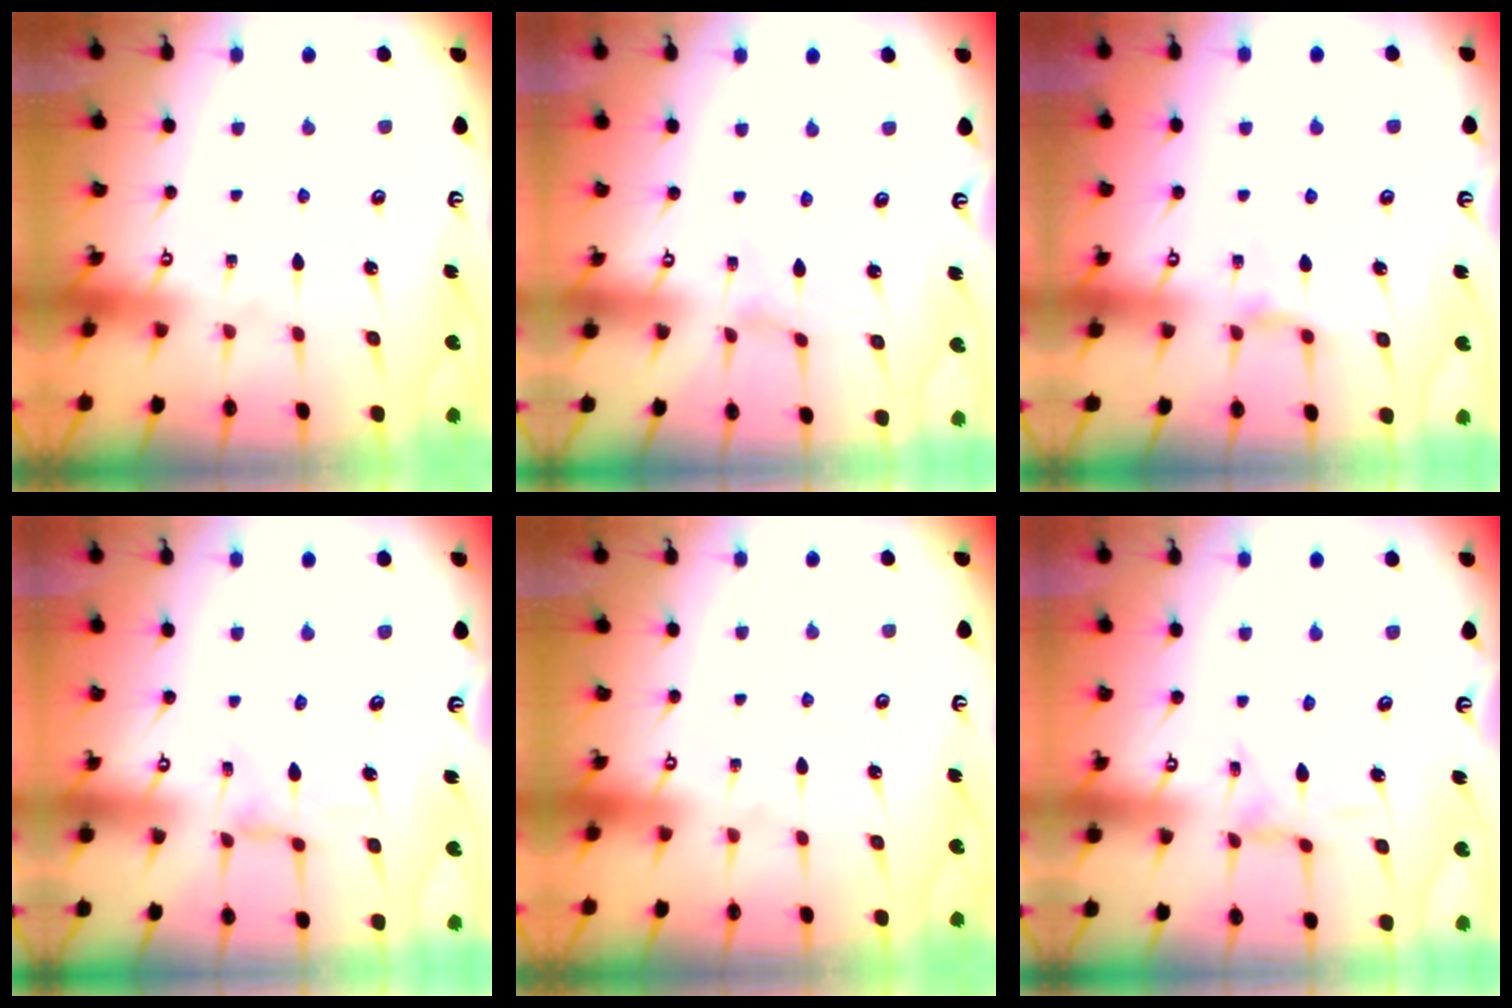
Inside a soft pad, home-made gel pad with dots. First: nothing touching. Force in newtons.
{"total": 0.0}
{"total": 3.5, "press": 3.4, "slide": 0.5}
{"total": 1.4, "press": 1.4, "slide": 0.4}
{"total": 0.0}
{"total": 1.7, "press": 1.6, "slide": 0.4}